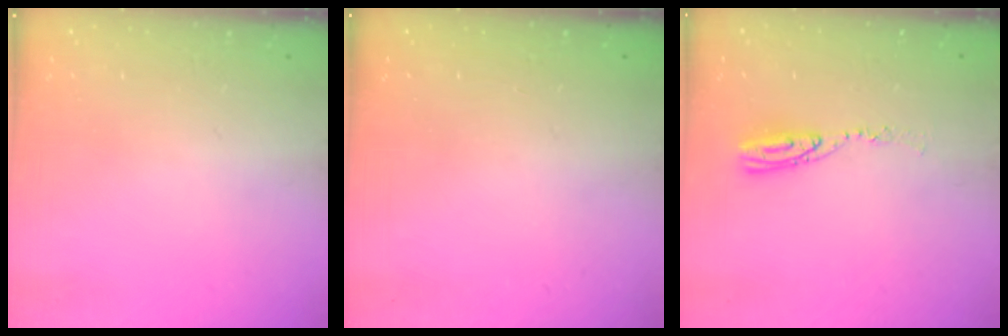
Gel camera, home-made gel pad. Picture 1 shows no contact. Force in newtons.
{"total": 0.0}
{"total": 6.8, "press": 6.8, "slide": 0.6}